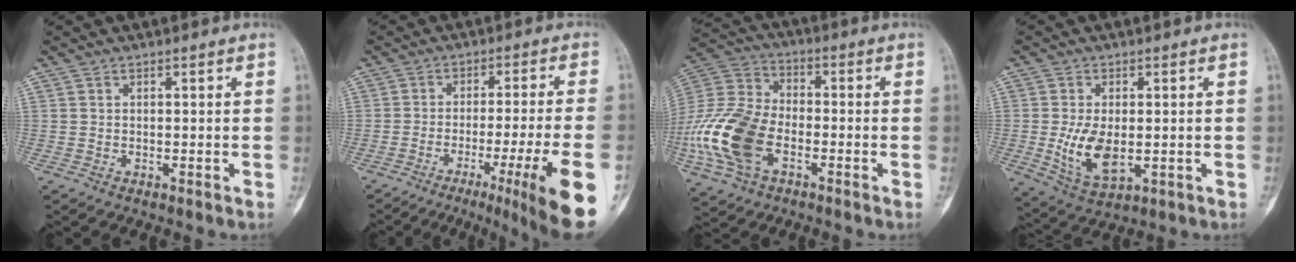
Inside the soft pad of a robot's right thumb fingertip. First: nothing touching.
{"total": 16.0, "force": [-7.2, 0.1, 14.3], "torque": [-0.174, 0.005, -0.104]}
{"total": 18.7, "force": [-5.6, 11.5, 13.7], "torque": [-0.300, 0.018, -0.109]}
{"total": 8.7, "force": [-0.7, 4.8, 7.3], "torque": [-0.131, -0.013, -0.001]}